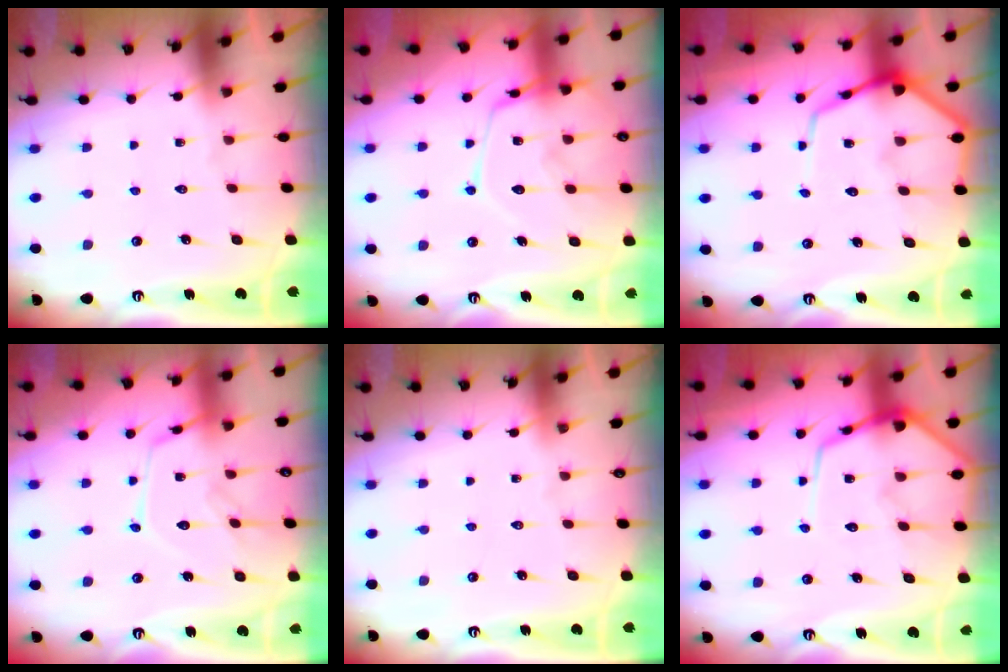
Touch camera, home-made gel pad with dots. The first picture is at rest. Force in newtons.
{"total": 14.9, "press": 14.8, "slide": 1.3}
{"total": 10.3, "press": 10.3, "slide": 1.0}
{"total": 13.3, "press": 13.2, "slide": 0.9}
{"total": 0.0}
{"total": 10.9, "press": 10.9, "slide": 1.0}